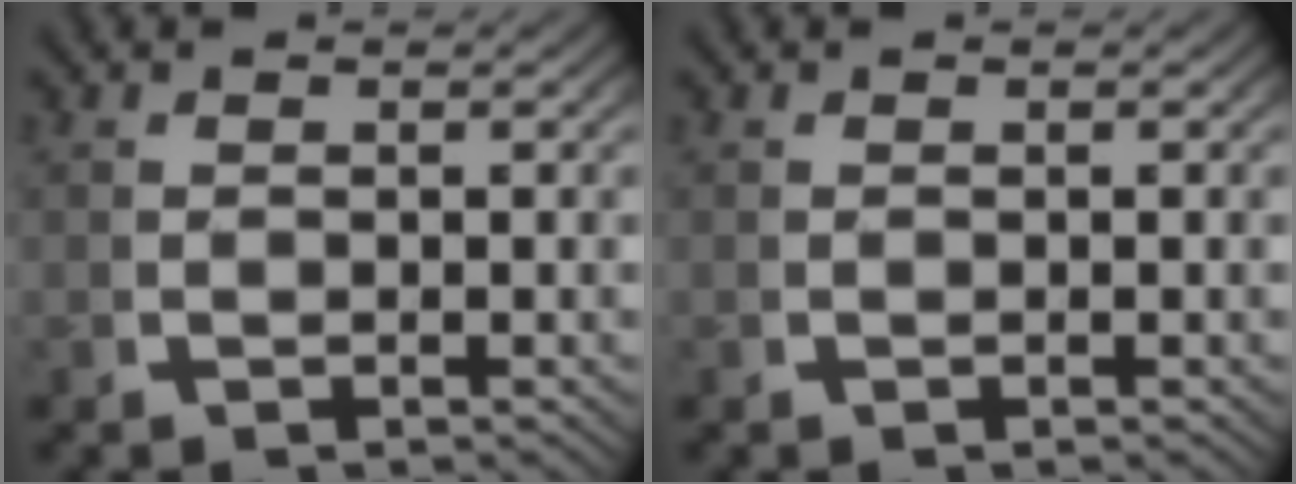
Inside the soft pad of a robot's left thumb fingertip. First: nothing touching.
{"total": 0.0}